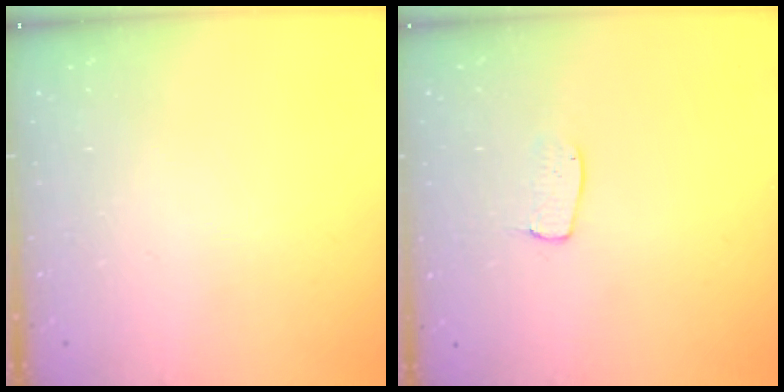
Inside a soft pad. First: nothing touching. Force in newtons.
{"total": 5.8, "press": 5.8, "slide": 0.2}